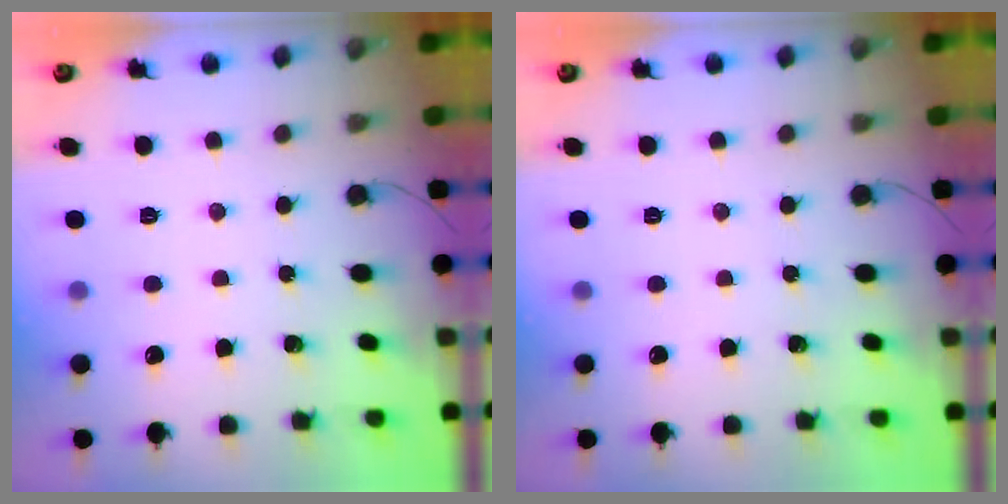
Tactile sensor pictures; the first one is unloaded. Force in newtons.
{"total": 0.0}